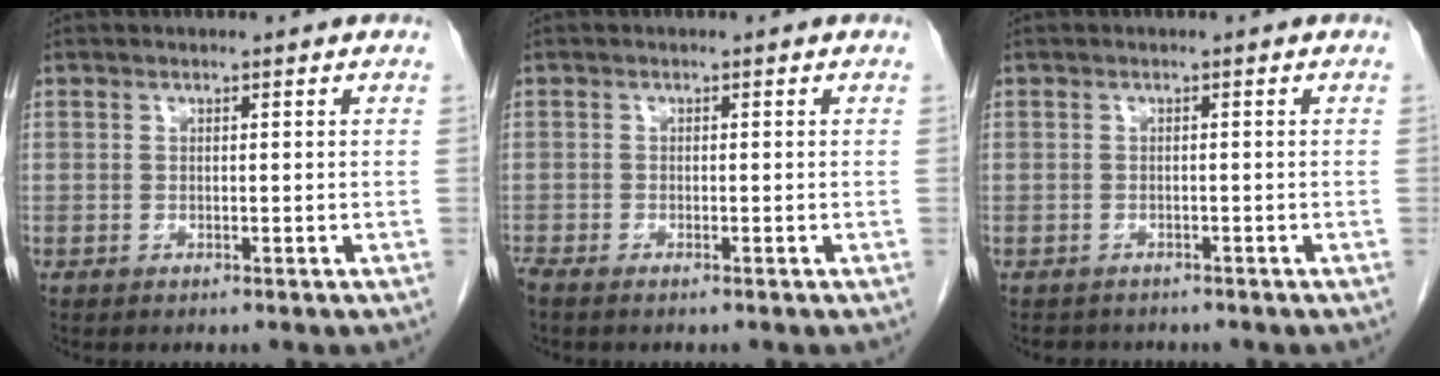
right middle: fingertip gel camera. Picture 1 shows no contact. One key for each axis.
{"total": 1.4, "fx": -1.1, "fy": 0.2, "fz": 0.7, "tx": -0.015, "ty": -0.003, "tz": -0.018}
{"total": 2.4, "fx": -2.1, "fy": 1.1, "fz": 0.0, "tx": -0.004, "ty": -0.001, "tz": -0.031}